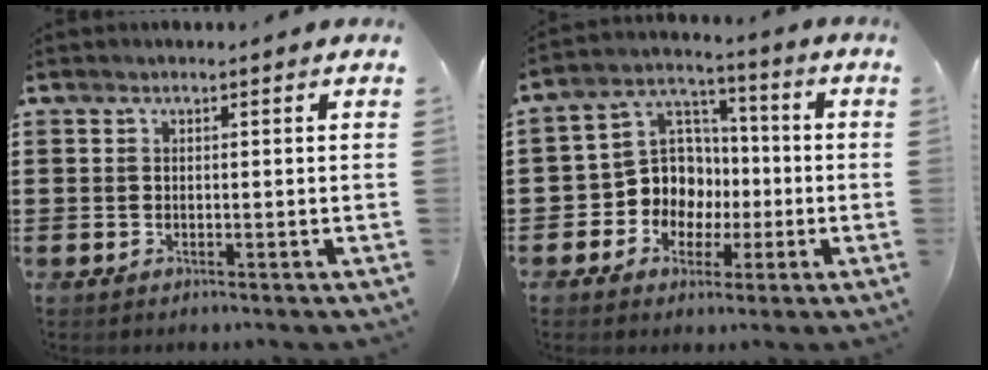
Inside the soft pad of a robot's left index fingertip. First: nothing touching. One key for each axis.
{"total": 8.9, "fx": -1.5, "fy": 8.4, "fz": 2.5, "tx": -0.090, "ty": 0.004, "tz": -0.026}